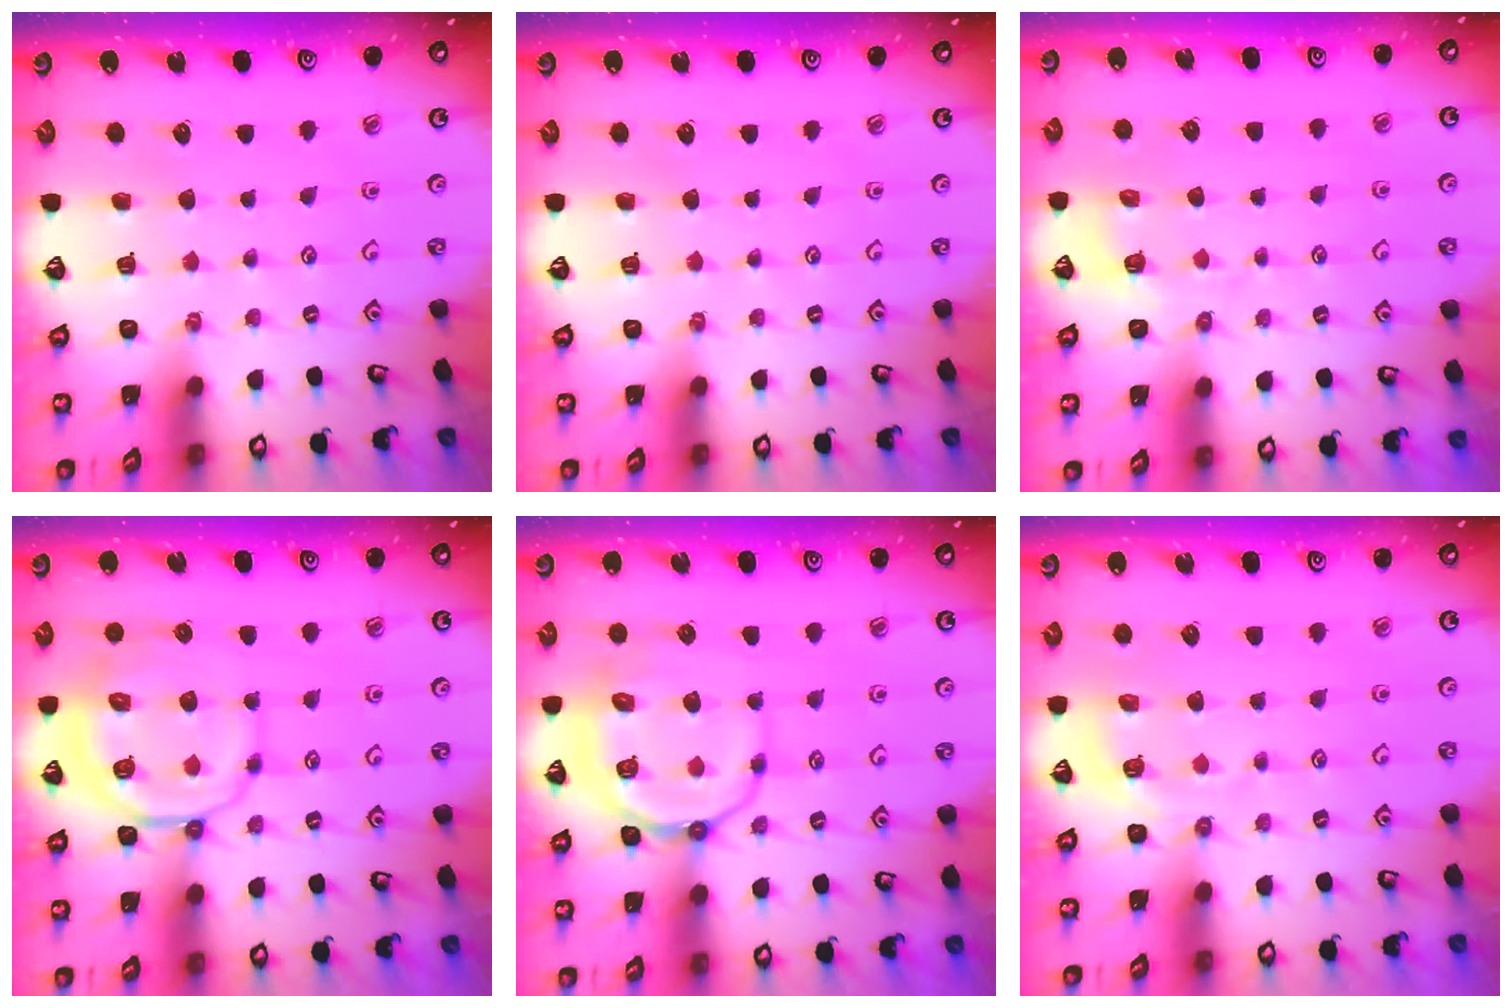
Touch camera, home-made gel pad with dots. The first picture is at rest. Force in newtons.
{"total": 0.0}
{"total": 2.3, "press": 1.7, "slide": 1.6}
{"total": 12.1, "press": 12.0, "slide": 1.6}
{"total": 13.7, "press": 13.5, "slide": 1.7}
{"total": 4.8, "press": 4.5, "slide": 1.7}